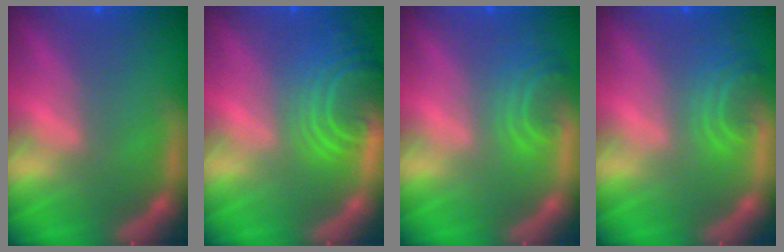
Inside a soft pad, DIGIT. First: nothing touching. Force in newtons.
{"total": 6.6}
{"total": 2.9}
{"total": 2.9}